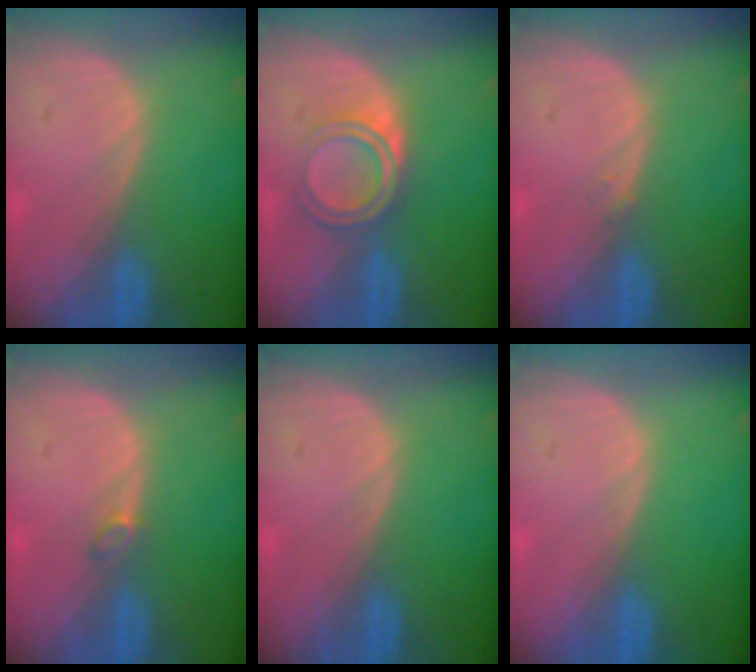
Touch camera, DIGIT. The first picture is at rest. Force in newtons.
{"total": 4.8, "press": 4.7, "slide": 1.1}
{"total": 0.6, "press": 0.5, "slide": 0.3}
{"total": 1.2, "press": 1.2, "slide": 0.4}
{"total": 0.0}
{"total": 0.0}